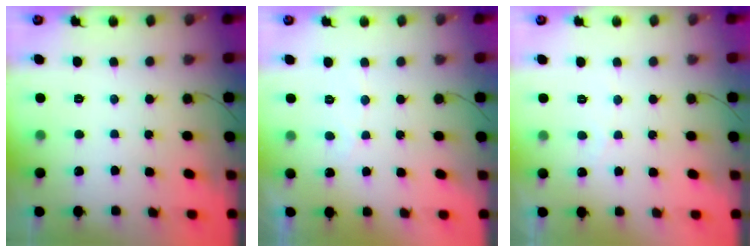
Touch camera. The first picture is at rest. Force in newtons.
{"total": 2.9, "press": 2.9, "slide": 0.2}
{"total": 1.9, "press": 1.9, "slide": 0.2}